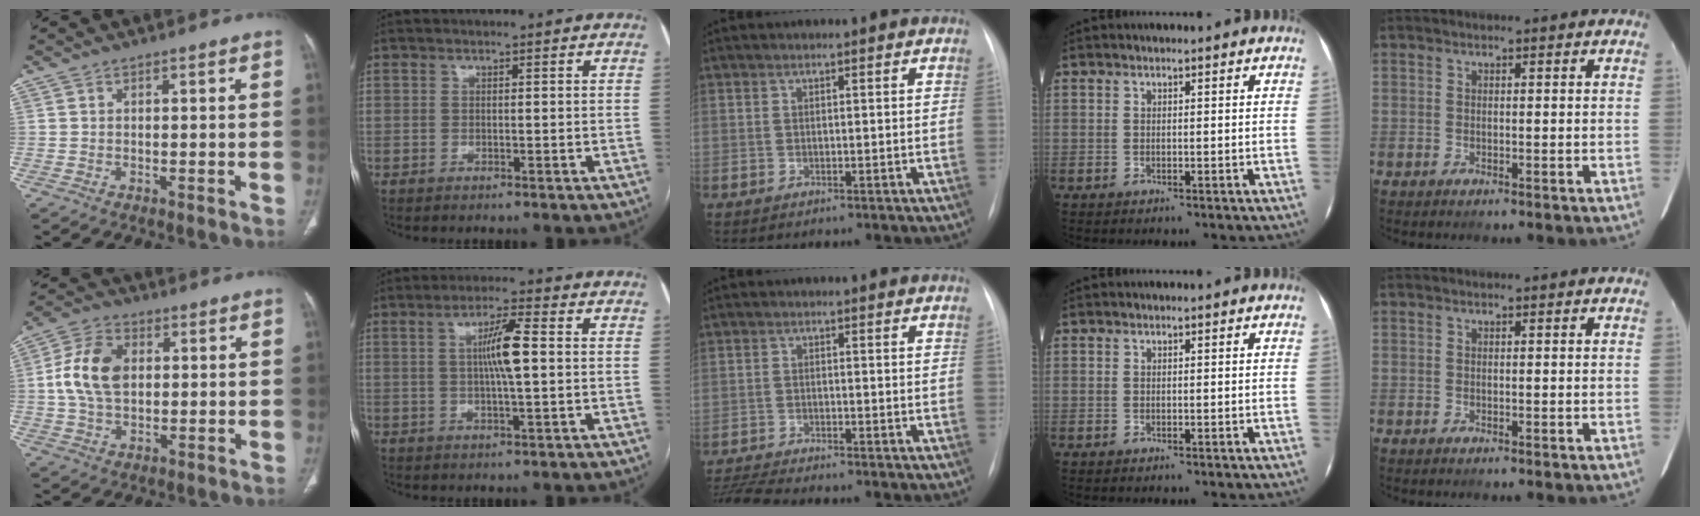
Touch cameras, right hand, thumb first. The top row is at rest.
{"thumb": {"total": 11.0, "force": [1.2, 7.2, 8.2], "torque": [-0.153, 0.011, 0.021]}, "index": {"total": 6.5, "force": [0.6, 0.3, 6.5], "torque": [-0.117, 0.002, 0.008]}, "middle": {"total": 8.5, "force": [-7.8, 0.2, 3.3], "torque": [-0.061, -0.015, -0.126]}}